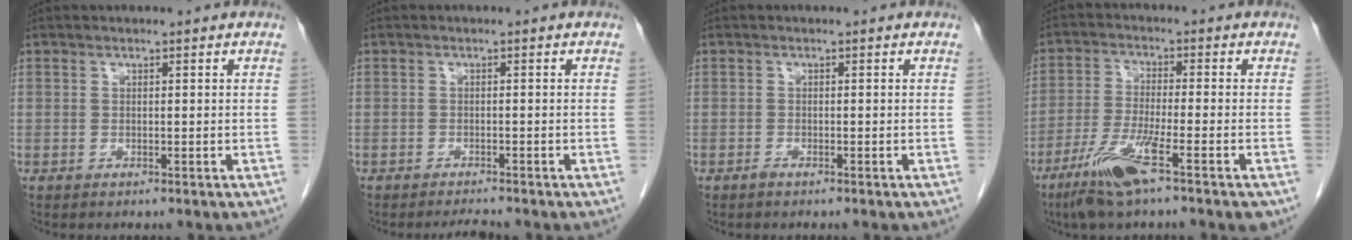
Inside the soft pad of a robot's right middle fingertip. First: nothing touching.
{"total": 1.7, "force": [-1.7, -0.2, 0.4], "torque": [-0.013, -0.010, -0.024]}
{"total": 0.8, "force": [-0.6, 0.0, 0.4], "torque": [-0.012, -0.001, -0.011]}
{"total": 9.3, "force": [-5.5, 0.2, 7.5], "torque": [-0.154, -0.023, -0.103]}